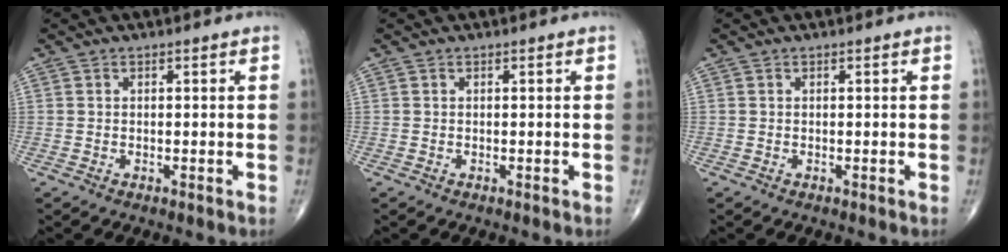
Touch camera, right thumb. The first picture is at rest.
{"total": 0.0}
{"total": 0.0}